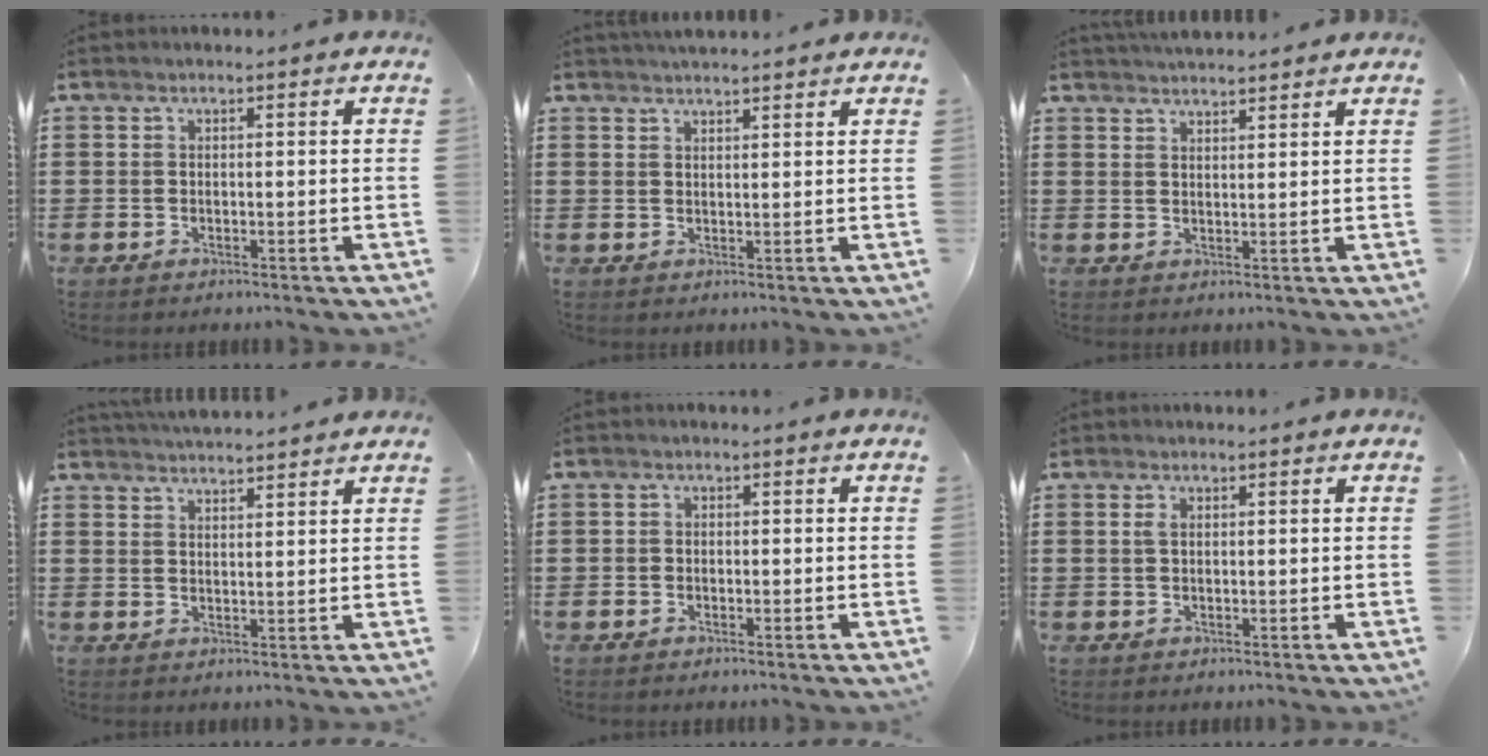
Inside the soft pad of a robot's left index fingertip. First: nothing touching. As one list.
[{"total": 2.1, "force": [2.1, 0.0, 0.3], "torque": [-0.010, -0.001, 0.040]}, {"total": 2.6, "force": [2.6, 0.0, 0.2], "torque": [-0.010, -0.004, 0.051]}, {"total": 3.1, "force": [3.0, -0.2, 0.2], "torque": [-0.012, -0.011, 0.057]}, {"total": 0.9, "force": [-0.5, 0.7, 0.2], "torque": [-0.006, 0.001, -0.011]}, {"total": 1.1, "force": [0.4, 0.6, 0.9], "torque": [-0.019, 0.004, 0.006]}]